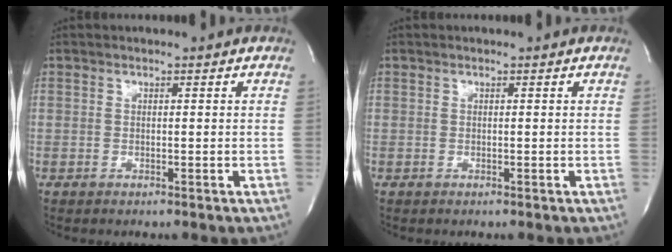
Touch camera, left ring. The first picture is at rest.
{"total": 0.0}